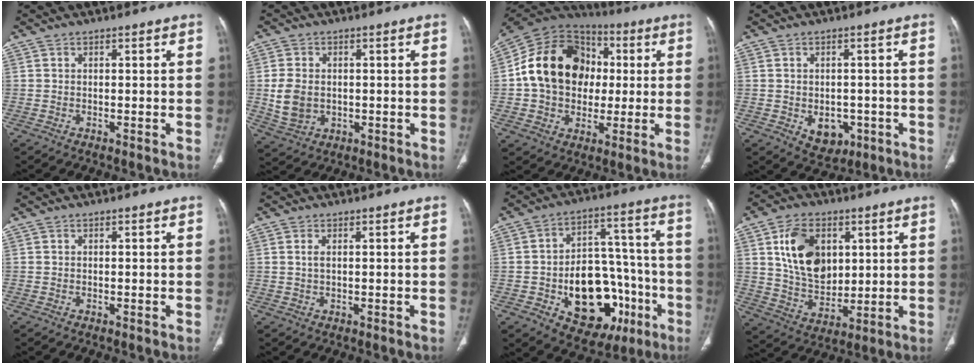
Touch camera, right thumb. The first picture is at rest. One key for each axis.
{"total": 7.2, "fx": -0.1, "fy": 5.5, "fz": 4.6, "tx": -0.084, "ty": -0.002, "tz": 0.008}
{"total": 20.6, "fx": 1.5, "fy": 16.1, "fz": 12.8, "tx": -0.200, "ty": 0.027, "tz": 0.022}
{"total": 6.1, "fx": -1.9, "fy": 4.5, "fz": 3.6, "tx": -0.027, "ty": 0.007, "tz": -0.010}
{"total": 0.0}
{"total": 1.3, "fx": 0.4, "fy": 0.6, "fz": 1.1, "tx": -0.027, "ty": 0.002, "tz": 0.009}
{"total": 22.1, "fx": -7.2, "fy": 14.3, "fz": 15.3, "tx": -0.178, "ty": 0.052, "tz": -0.086}
{"total": 14.3, "fx": 4.2, "fy": 9.8, "fz": 9.5, "tx": -0.133, "ty": -0.021, "tz": 0.085}